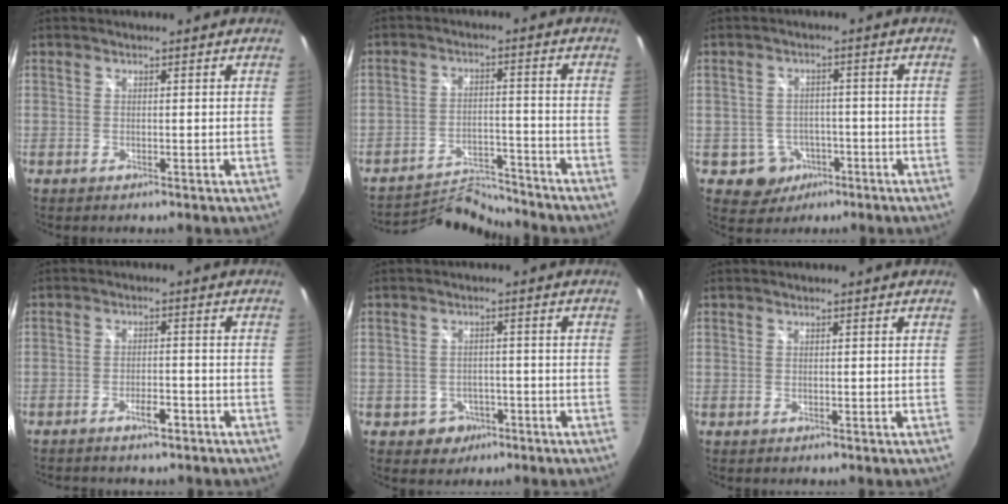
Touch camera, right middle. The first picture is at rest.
{"total": 8.4, "force": [-8.3, -1.2, -0.5], "torque": [-0.017, 0.011, -0.144]}
{"total": 4.7, "force": [-2.3, 4.0, 0.7], "torque": [-0.025, 0.012, -0.022]}
{"total": 3.1, "force": [-2.6, 0.6, 1.7], "torque": [-0.034, 0.002, -0.039]}
{"total": 3.5, "force": [-1.8, 2.9, 0.5], "torque": [-0.021, 0.007, -0.019]}
{"total": 0.0}